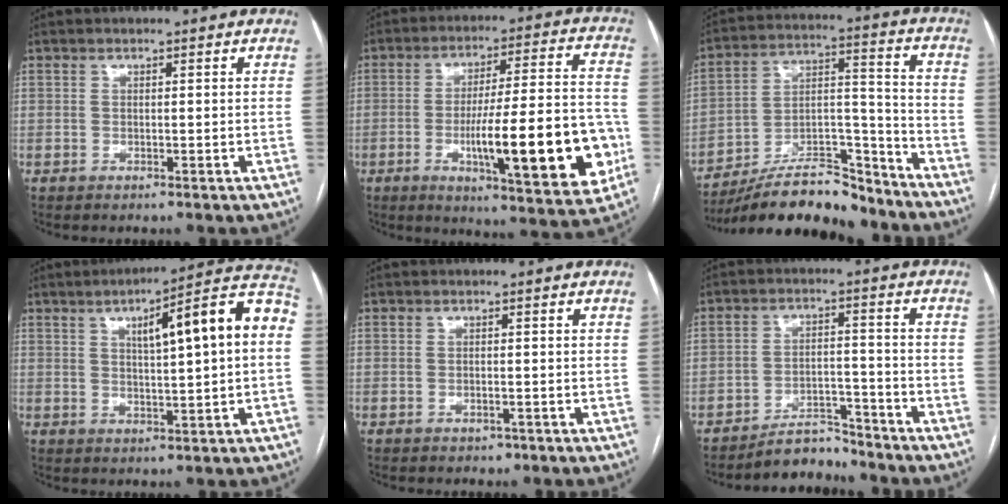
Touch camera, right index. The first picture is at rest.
{"total": 20.7, "force": [-5.4, 3.3, 19.7], "torque": [-0.264, 0.005, -0.066]}
{"total": 18.1, "force": [-16.2, 4.5, 6.8], "torque": [-0.122, 0.036, -0.272]}
{"total": 14.7, "force": [3.0, 1.4, 14.4], "torque": [-0.201, 0.033, 0.038]}
{"total": 1.1, "force": [-0.7, 0.7, 0.5], "torque": [-0.012, 0.000, -0.004]}
{"total": 5.7, "force": [-5.5, 1.4, 0.4], "torque": [-0.003, 0.013, -0.090]}